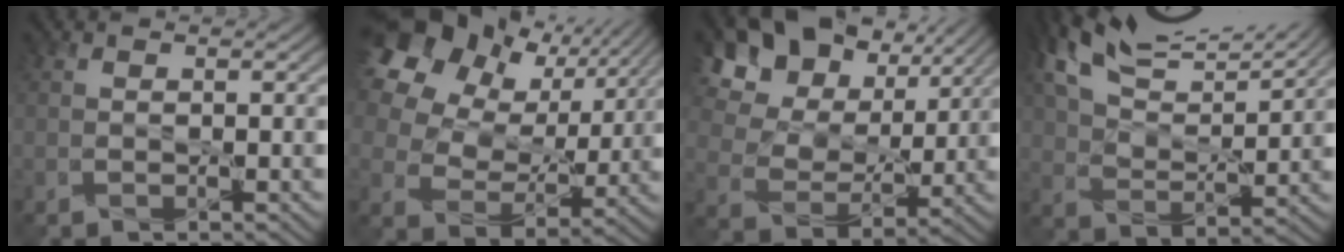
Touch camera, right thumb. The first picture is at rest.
{"total": 22.3, "force": [11.5, 15.7, 10.9], "torque": [-0.294, 0.069, 0.219]}
{"total": 17.5, "force": [10.4, 11.5, 8.0], "torque": [-0.222, 0.048, 0.219]}
{"total": 13.1, "force": [10.5, 4.2, 6.7], "torque": [-0.160, 0.020, 0.189]}